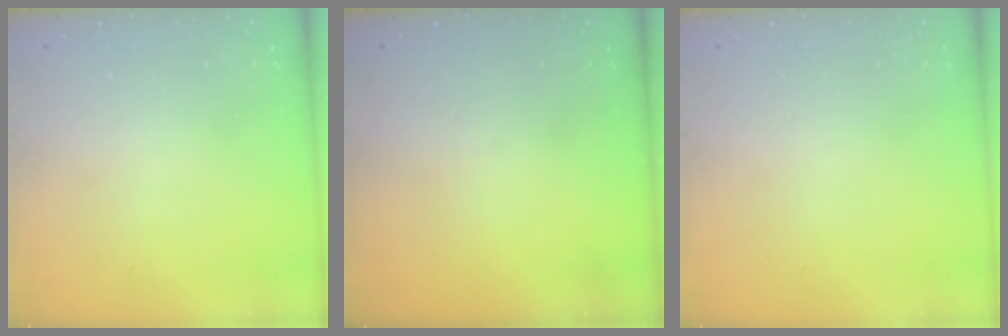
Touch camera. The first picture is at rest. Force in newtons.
{"total": 0.0}
{"total": 0.0}